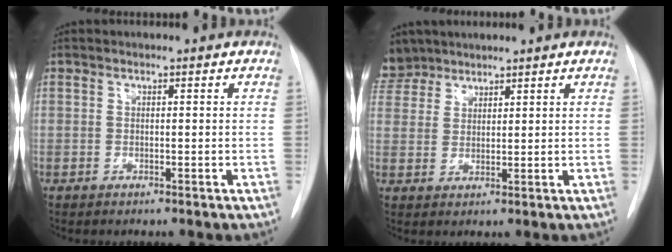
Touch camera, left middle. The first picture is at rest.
{"total": 5.7, "force": [5.0, 2.6, 0.2], "torque": [0.004, 0.006, 0.100]}